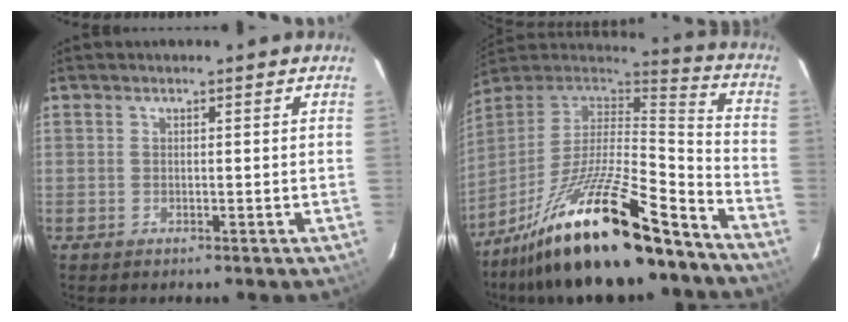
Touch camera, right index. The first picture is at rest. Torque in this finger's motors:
{"motor_torque": [1.26, -0.87, 1.05, 0.21]}